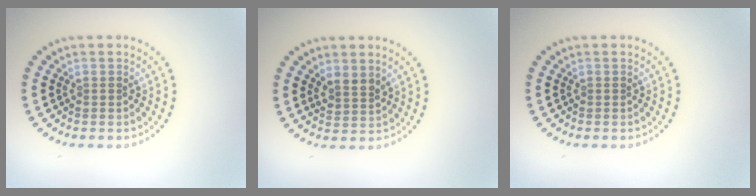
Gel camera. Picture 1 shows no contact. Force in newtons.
{"total": 1.8, "press": 1.5, "slide": 1.0}
{"total": 0.0}